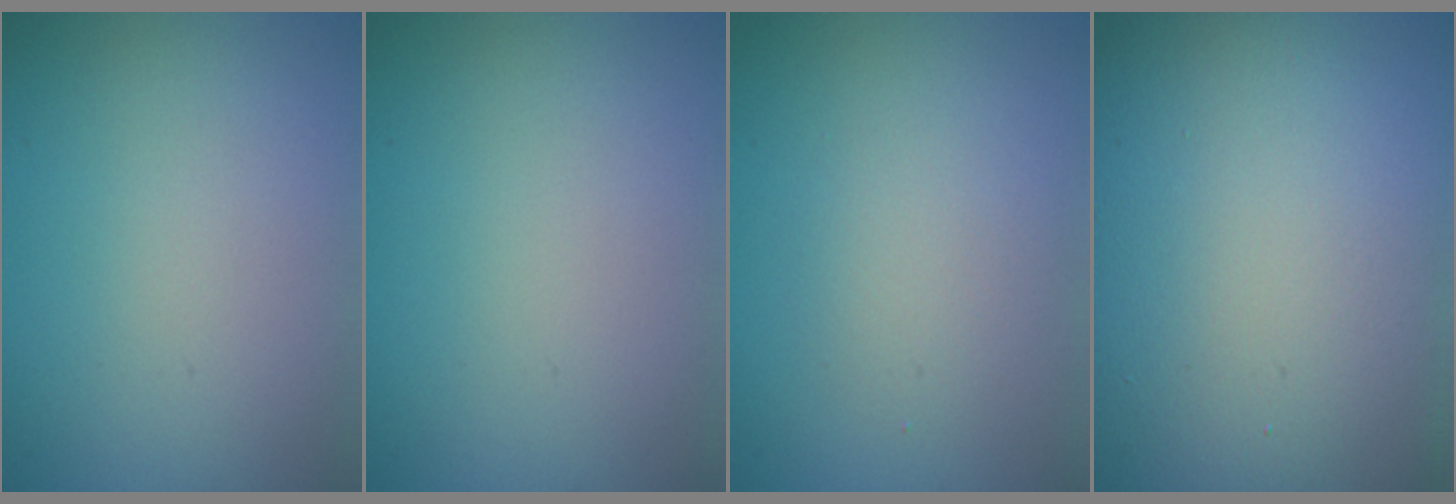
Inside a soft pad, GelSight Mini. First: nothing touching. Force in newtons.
{"total": 0.0}
{"total": 2.2, "press": 2.2, "slide": 0.1}
{"total": 27.6, "press": 27.6, "slide": 1.2}